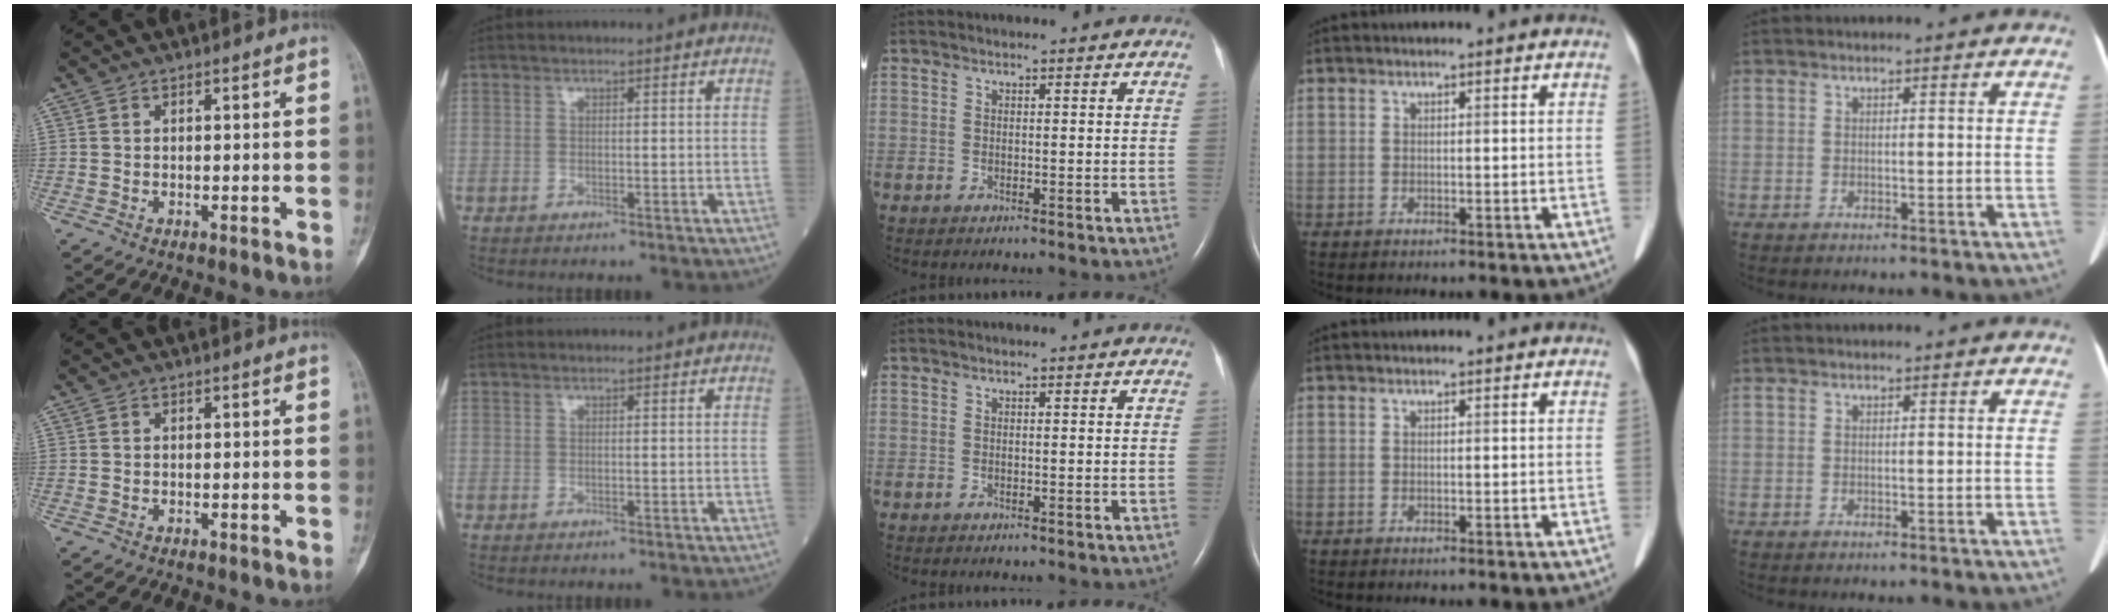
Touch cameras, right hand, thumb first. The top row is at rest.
{}